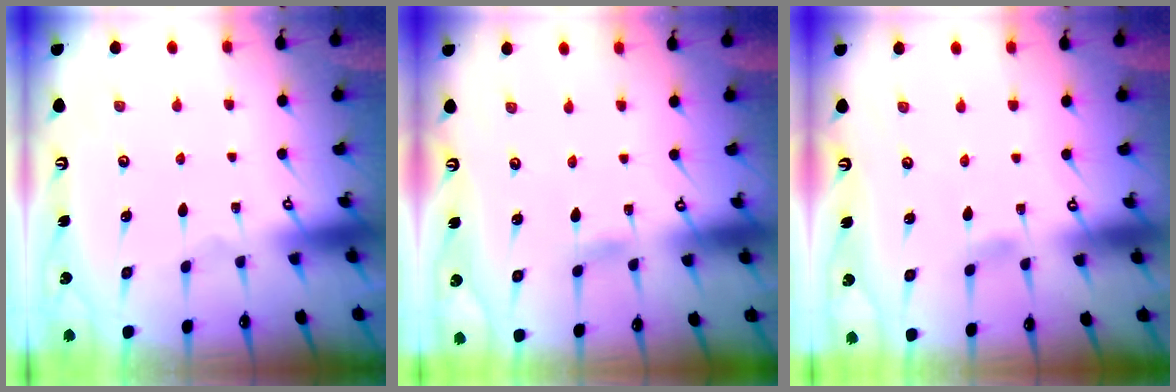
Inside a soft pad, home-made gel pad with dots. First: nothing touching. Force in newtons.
{"total": 1.0, "press": 1.0, "slide": 0.1}
{"total": 3.7, "press": 3.7, "slide": 0.4}